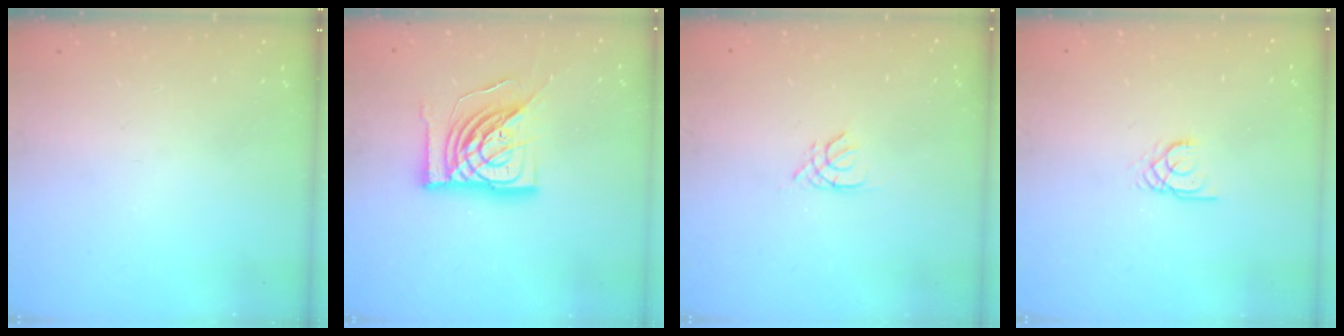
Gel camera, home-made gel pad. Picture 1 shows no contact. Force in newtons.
{"total": 18.1, "press": 18.0, "slide": 2.4}
{"total": 1.3, "press": 1.3, "slide": 0.3}
{"total": 1.8, "press": 1.8, "slide": 0.2}